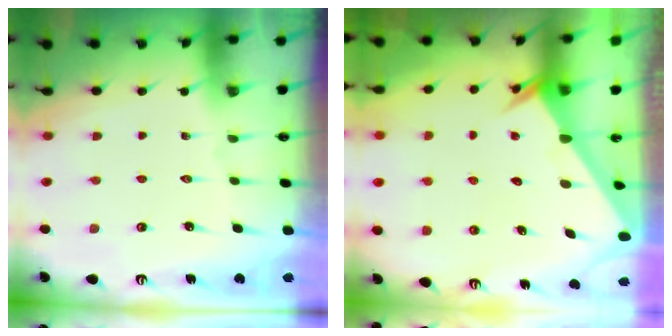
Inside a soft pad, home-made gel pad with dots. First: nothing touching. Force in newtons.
{"total": 2.5, "press": 2.5, "slide": 0.1}